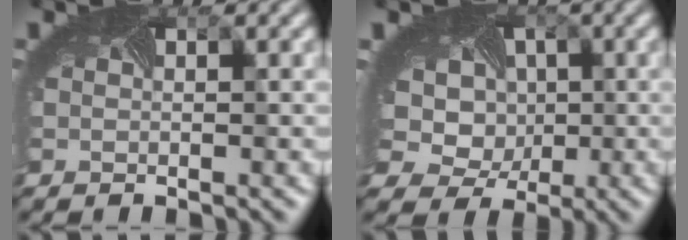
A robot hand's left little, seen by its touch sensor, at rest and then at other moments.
{"total": 11.2, "force": [1.6, 9.3, 6.2], "torque": [-0.096, 0.011, -0.015]}